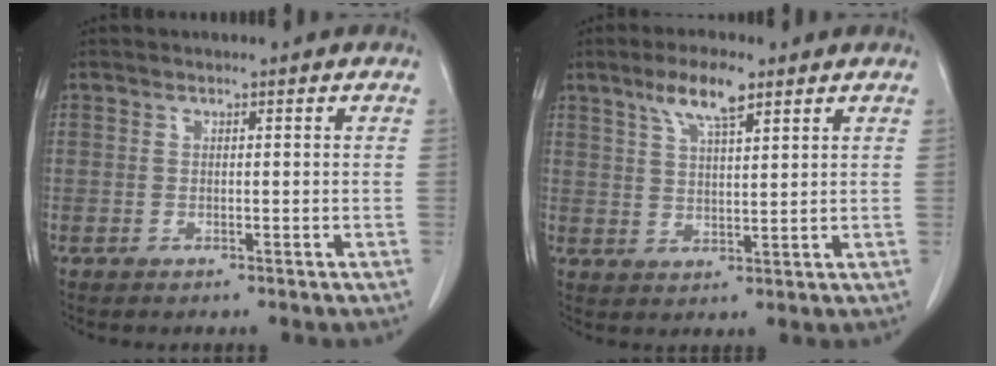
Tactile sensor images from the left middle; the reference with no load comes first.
{"total": 6.5, "force": [4.2, 1.3, 4.9], "torque": [-0.095, 0.007, 0.075]}